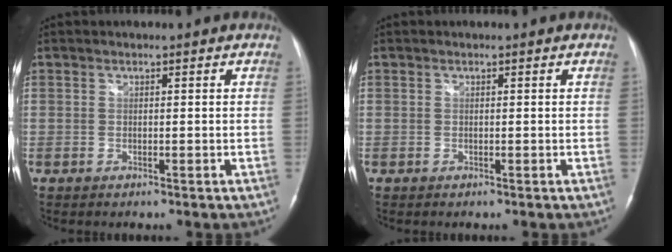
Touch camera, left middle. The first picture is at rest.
{"total": 0.0}